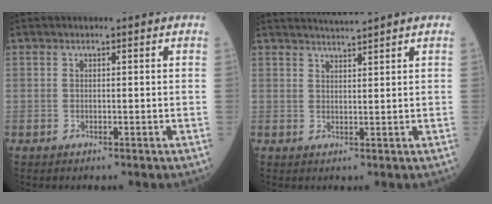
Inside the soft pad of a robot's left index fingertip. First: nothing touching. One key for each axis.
{"total": 3.1, "fx": 2.8, "fy": -1.2, "fz": 0.5, "tx": -0.006, "ty": 0.004, "tz": 0.055}